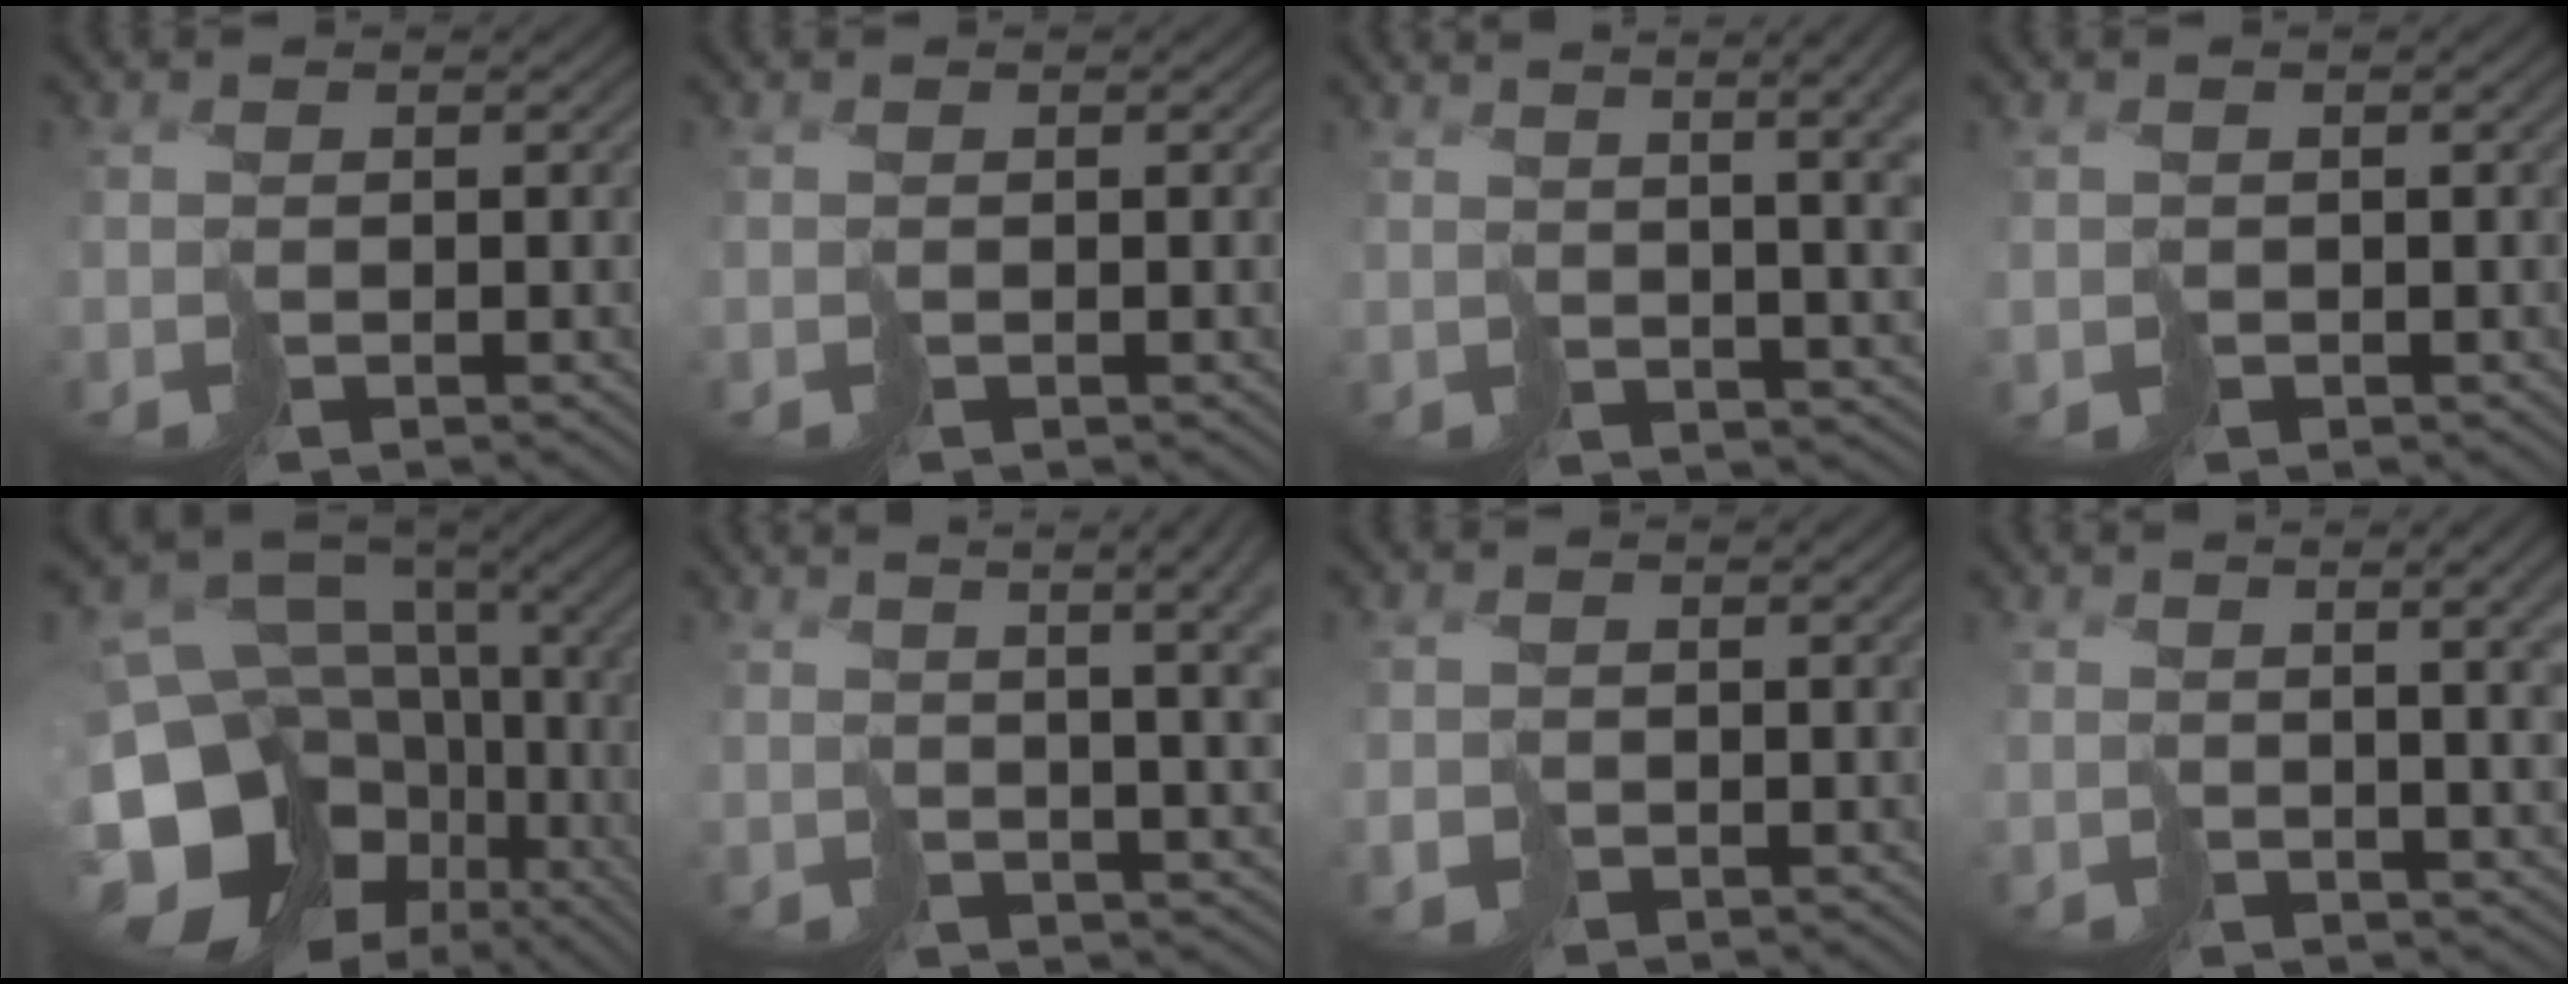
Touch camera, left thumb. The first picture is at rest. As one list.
[{"total": 0.0}, {"total": 8.6, "force": [4.4, 1.8, 7.2], "torque": [-0.102, 0.033, 0.066]}, {"total": 0.7, "force": [-0.2, 0.7, -0.1], "torque": [-0.001, -0.004, -0.004]}, {"total": 17.1, "force": [-2.8, 11.9, 12.0], "torque": [-0.252, -0.029, 0.017]}, {"total": 10.1, "force": [5.4, 2.5, 8.1], "torque": [-0.128, 0.047, 0.077]}, {"total": 1.2, "force": [-0.6, 1.0, 0.4], "torque": [-0.009, -0.001, -0.012]}, {"total": 6.9, "force": [3.0, 1.3, 6.1], "torque": [-0.083, 0.016, 0.061]}]